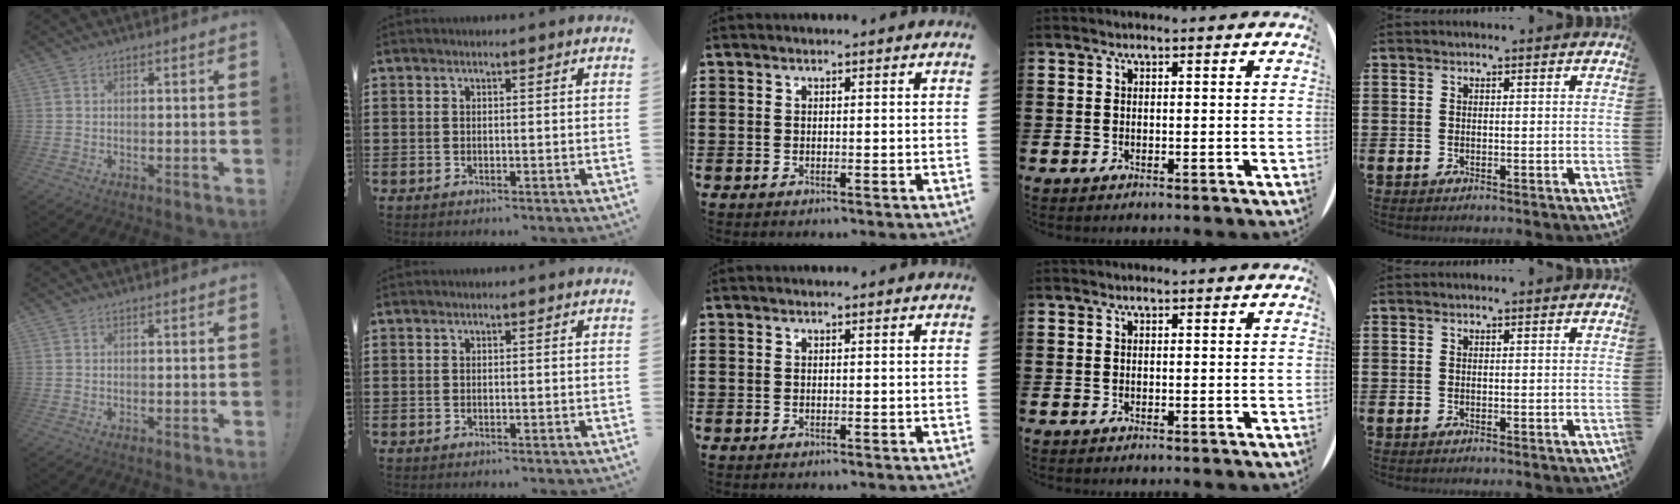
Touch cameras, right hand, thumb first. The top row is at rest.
{}